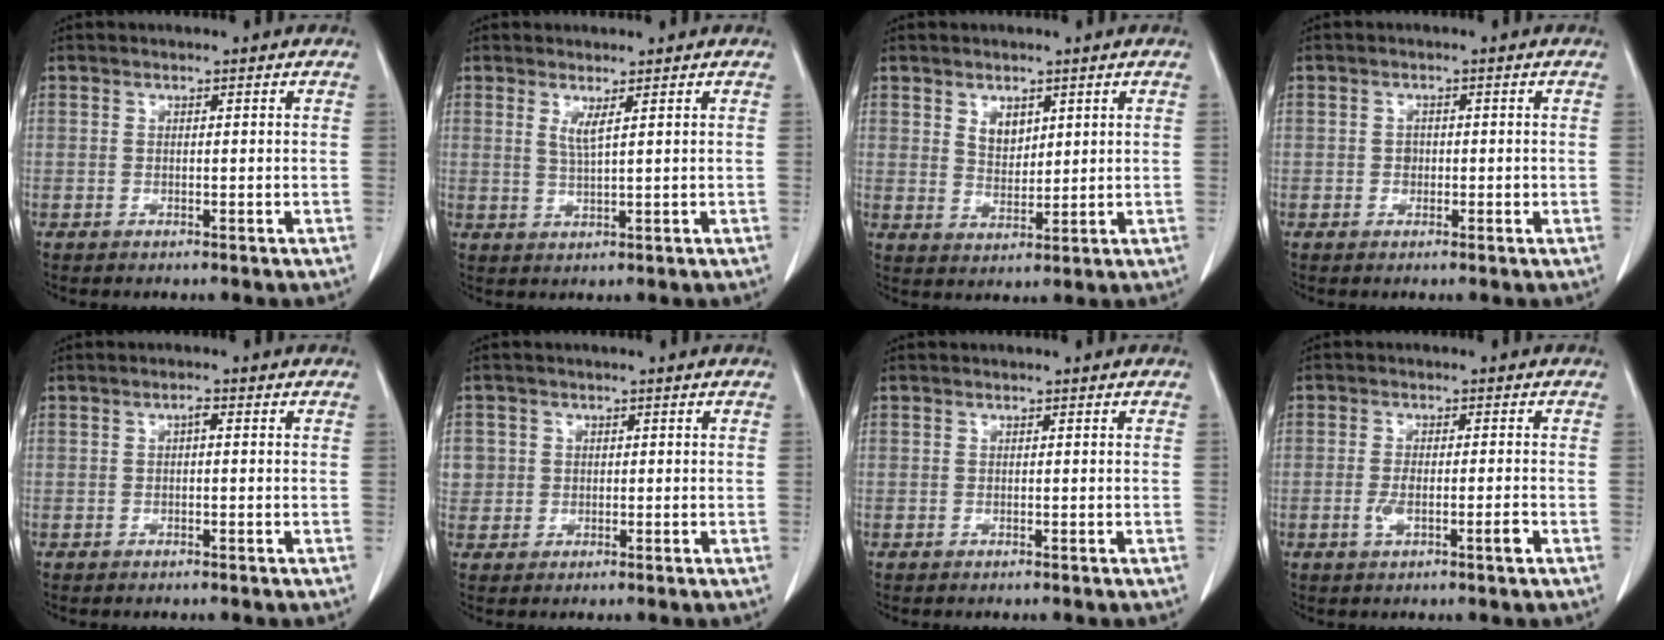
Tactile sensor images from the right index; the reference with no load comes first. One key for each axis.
{"total": 2.1, "fx": 1.1, "fy": -0.2, "fz": 1.8, "tx": -0.040, "ty": -0.009, "tz": 0.024}
{"total": 3.5, "fx": 1.8, "fy": 2.1, "fz": 2.1, "tx": -0.038, "ty": -0.002, "tz": 0.042}
{"total": 1.4, "fx": -0.1, "fy": 1.2, "fz": 0.6, "tx": -0.008, "ty": 0.004, "tz": -0.001}
{"total": 1.0, "fx": 0.1, "fy": 0.3, "fz": 0.9, "tx": -0.016, "ty": 0.003, "tz": 0.001}
{"total": 3.3, "fx": 0.7, "fy": 3.2, "fz": 0.2, "tx": 0.011, "ty": 0.005, "tz": 0.015}
{"total": 0.0}
{"total": 4.0, "fx": -1.5, "fy": 0.7, "fz": 3.6, "tx": -0.071, "ty": 0.002, "tz": -0.023}